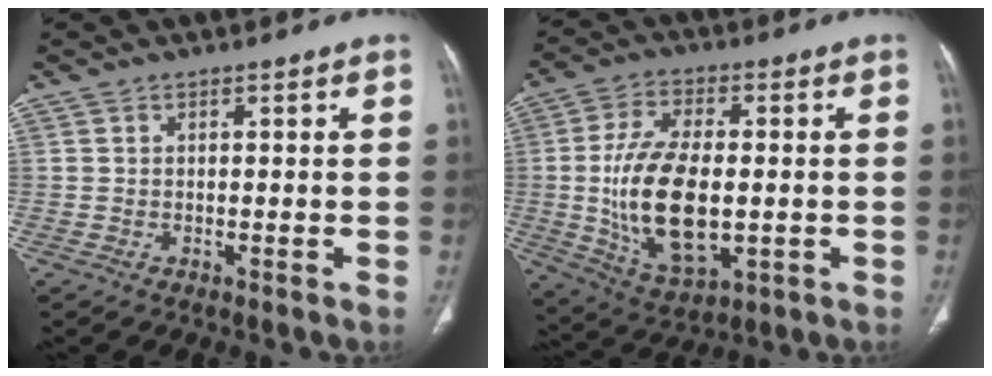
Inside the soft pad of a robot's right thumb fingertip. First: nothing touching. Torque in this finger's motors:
{"motor_torque": [-0.23, 1.34, 0.95, 0.74, 0.17]}